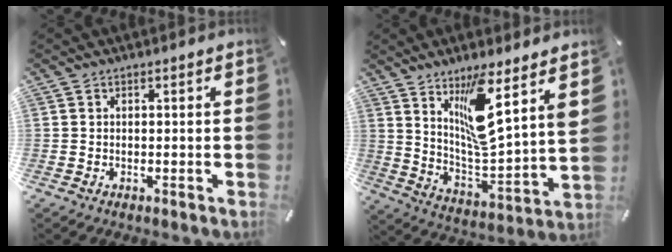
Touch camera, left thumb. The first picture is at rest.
{"total": 13.9, "force": [9.3, 2.2, 10.1], "torque": [-0.173, -0.065, 0.153]}